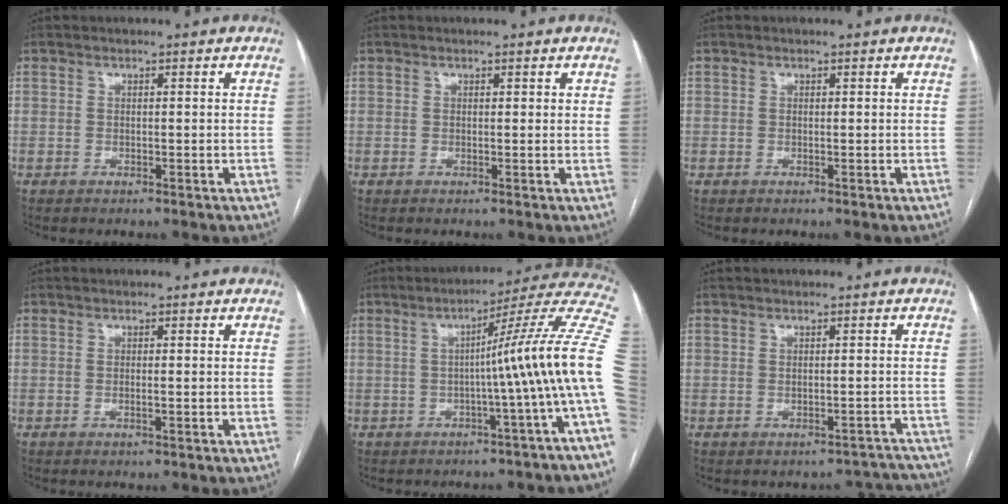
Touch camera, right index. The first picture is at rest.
{"total": 0.5, "force": [0.4, 0.2, 0.3], "torque": [0.000, 0.000, 0.002]}
{"total": 0.0}
{"total": 0.6, "force": [-0.1, 0.0, 0.6], "torque": [-0.011, 0.001, 0.001]}
{"total": 14.1, "force": [-2.0, -2.6, 13.7], "torque": [-0.156, 0.023, -0.041]}
{"total": 5.5, "force": [-4.8, 2.6, -1.0], "torque": [0.035, 0.042, -0.043]}